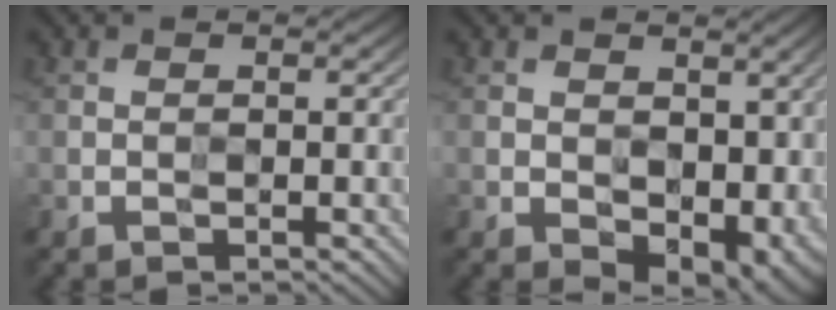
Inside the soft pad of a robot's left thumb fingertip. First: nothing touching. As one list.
[{"total": 6.2, "force": [-0.2, 4.3, 4.5], "torque": [-0.071, -0.022, 0.000]}]